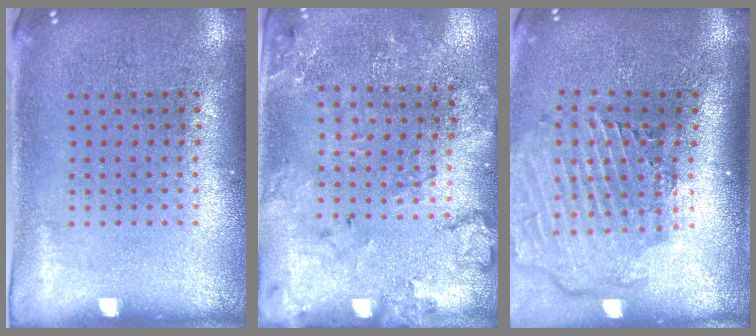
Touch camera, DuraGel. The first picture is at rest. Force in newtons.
{"total": 1.8, "press": 1.7, "slide": 0.5}
{"total": 2.9, "press": 2.2, "slide": 1.8}